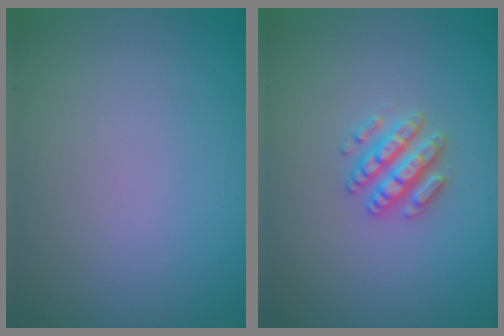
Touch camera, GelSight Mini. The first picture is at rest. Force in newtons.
{"total": 2.6, "press": 2.5, "slide": 0.4}